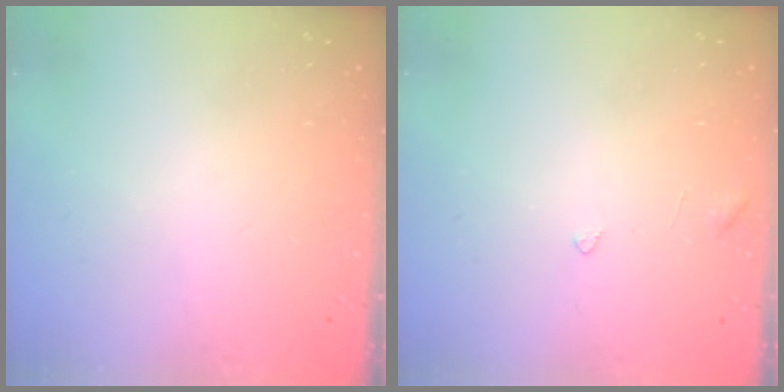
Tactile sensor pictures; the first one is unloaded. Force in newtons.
{"total": 3.6, "press": 3.6, "slide": 0.3}